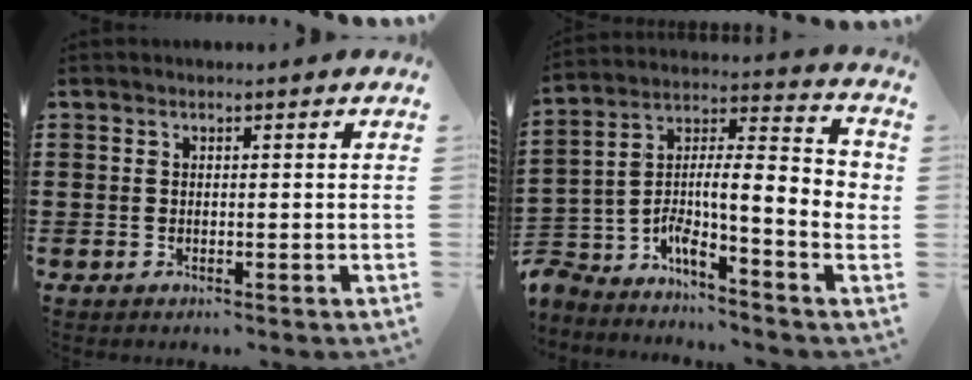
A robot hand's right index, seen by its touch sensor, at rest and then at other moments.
{"total": 6.5, "force": [-2.8, 0.7, 5.8], "torque": [-0.138, -0.040, -0.068]}